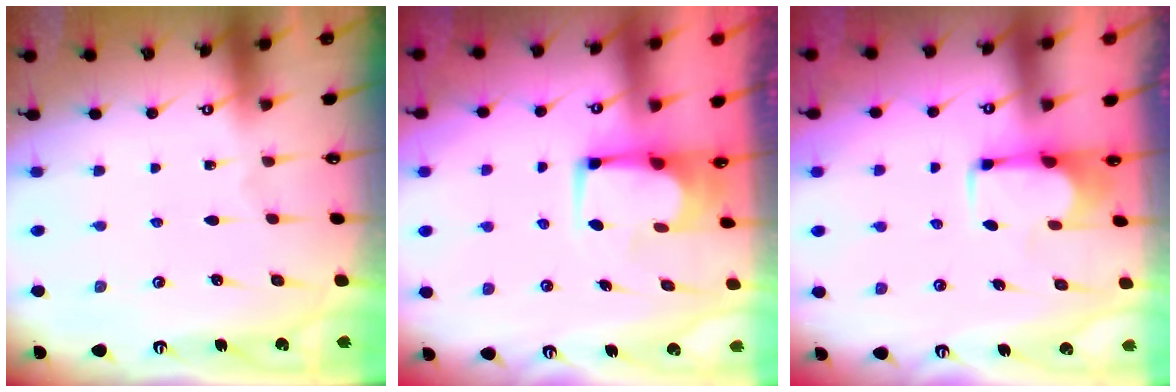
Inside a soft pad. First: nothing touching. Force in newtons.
{"total": 3.0, "press": 3.0, "slide": 0.2}
{"total": 1.9, "press": 1.7, "slide": 0.8}